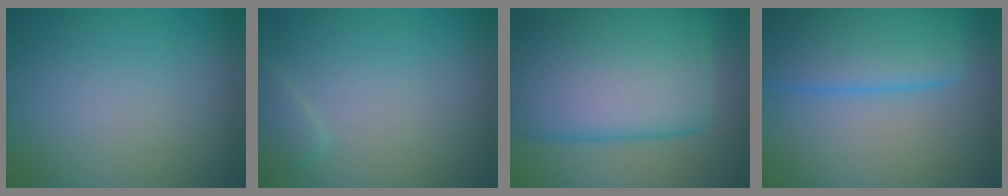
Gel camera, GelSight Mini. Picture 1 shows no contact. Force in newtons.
{"total": 1.5, "press": 1.5, "slide": 0.1}
{"total": 14.8, "press": 14.8, "slide": 0.4}
{"total": 7.9, "press": 7.8, "slide": 0.5}